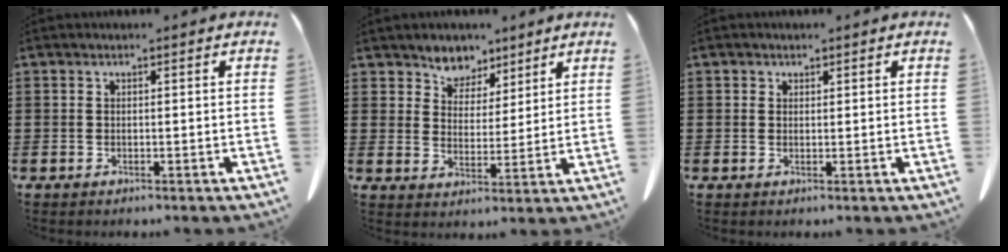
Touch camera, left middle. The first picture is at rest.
{"total": 5.3, "force": [4.4, 2.9, -0.4], "torque": [-0.026, -0.021, 0.079]}
{"total": 0.8, "force": [0.6, 0.5, 0.0], "torque": [-0.004, -0.001, 0.014]}